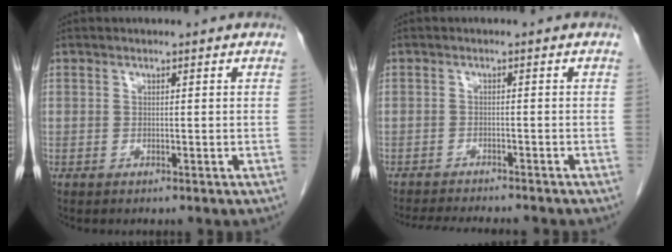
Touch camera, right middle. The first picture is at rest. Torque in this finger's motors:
{"motor_torque": [0.14, -0.14, 0.02, 0.01]}